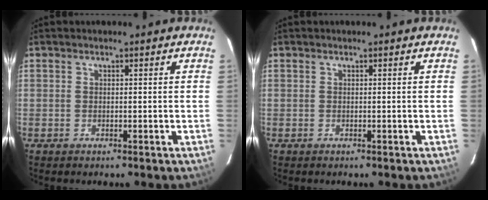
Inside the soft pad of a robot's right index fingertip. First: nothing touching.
{"total": 0.0}